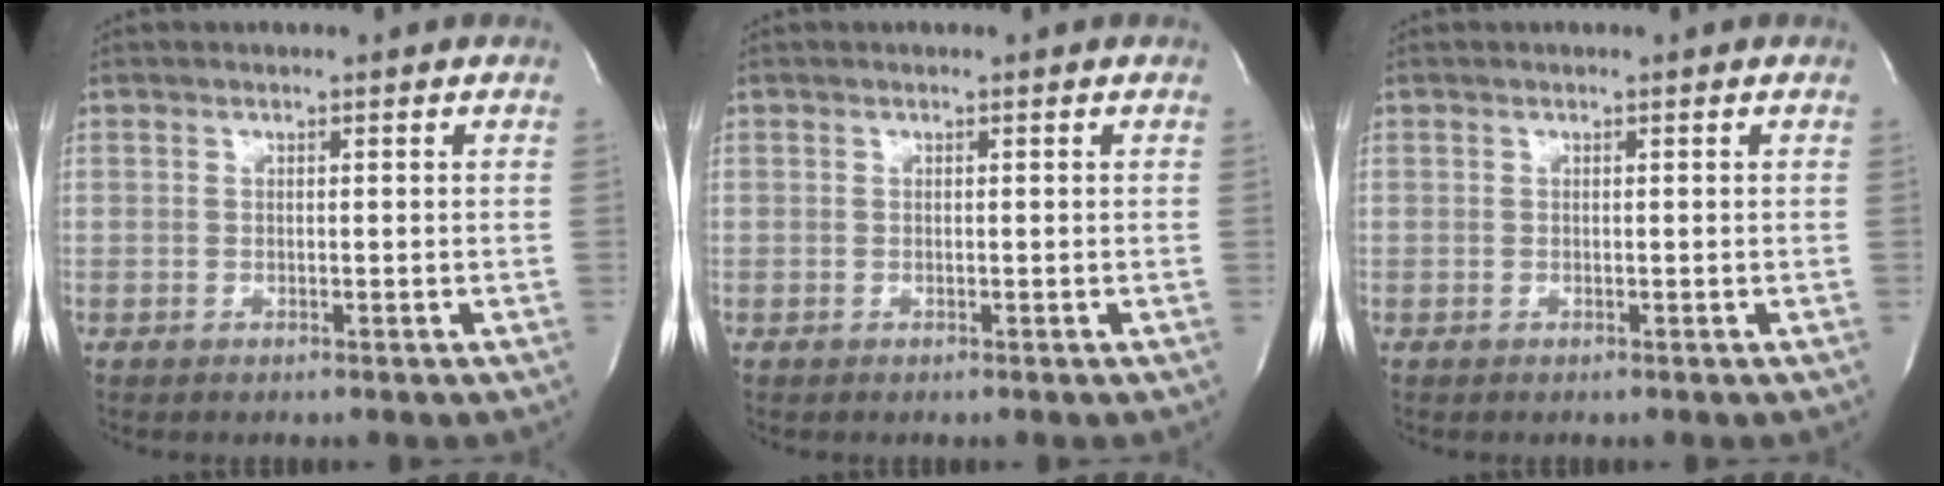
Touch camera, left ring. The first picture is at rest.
{"total": 0.0}
{"total": 0.0}